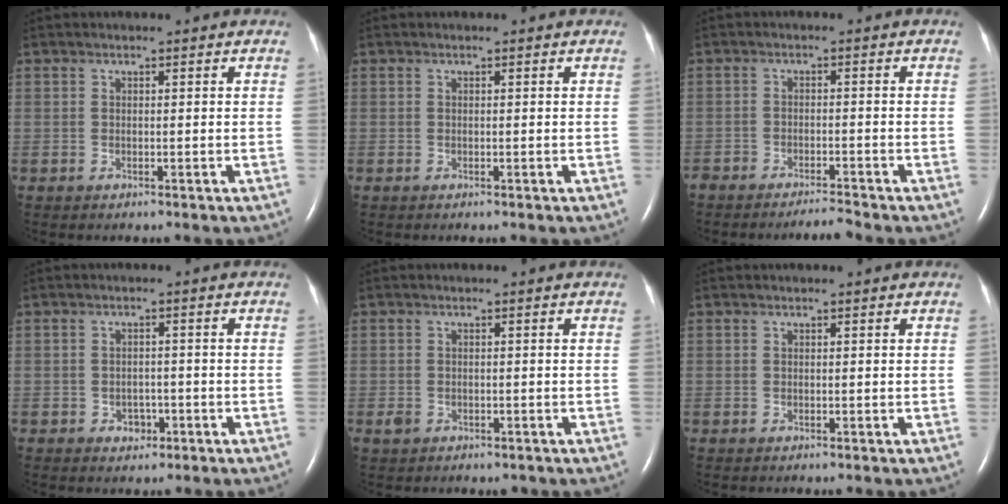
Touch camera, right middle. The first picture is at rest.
{"total": 0.0}
{"total": 2.7, "force": [-2.6, -0.3, 0.5], "torque": [-0.010, -0.011, -0.046]}
{"total": 2.4, "force": [-1.1, 1.9, 1.0], "torque": [-0.011, 0.005, -0.011]}
{"total": 1.8, "force": [-1.0, 1.3, 0.8], "torque": [-0.020, 0.001, -0.008]}
{"total": 0.0}